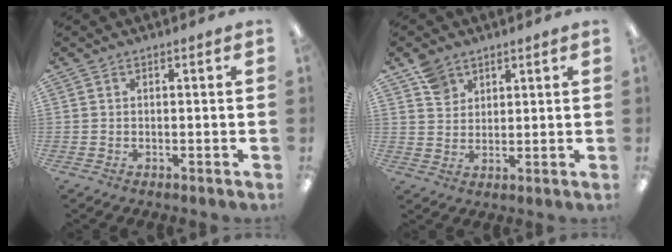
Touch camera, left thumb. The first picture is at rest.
{"total": 5.1, "force": [3.5, 3.5, 1.0], "torque": [-0.018, -0.009, 0.066]}